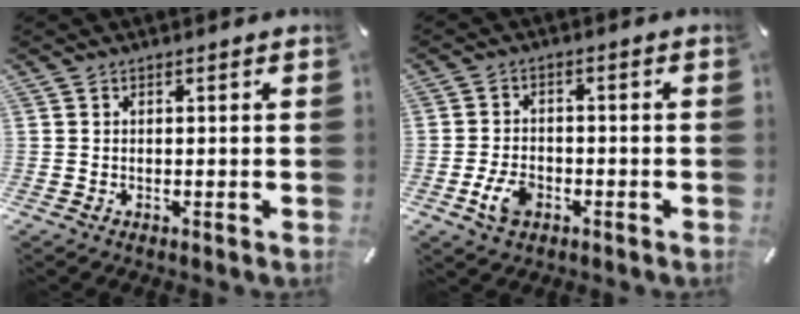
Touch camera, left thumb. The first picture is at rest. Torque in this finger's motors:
{"motor_torque": [0.92, 1.23, 0.63, 0.56, 0.04]}